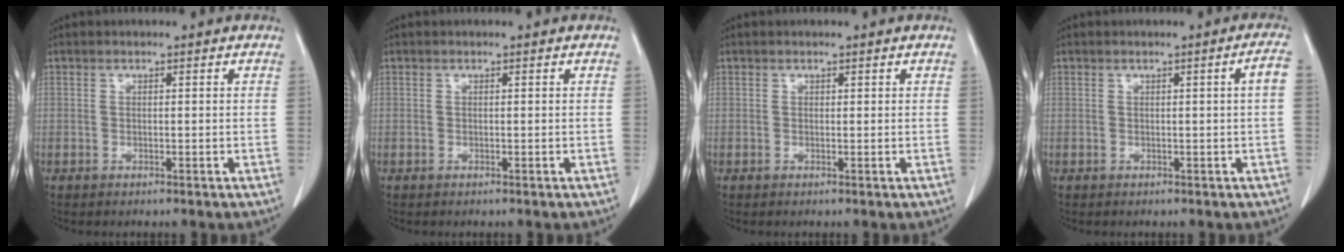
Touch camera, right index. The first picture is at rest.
{"total": 0.0}
{"total": 0.0}
{"total": 2.1, "force": [0.0, -0.4, 2.1], "torque": [-0.026, 0.003, 0.002]}